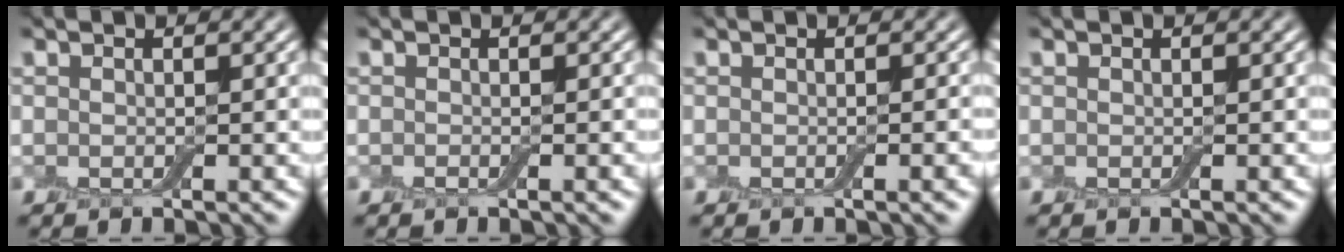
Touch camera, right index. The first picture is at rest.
{"total": 0.6, "force": [-0.3, 0.0, 0.5], "torque": [-0.007, -0.003, -0.005]}
{"total": 1.3, "force": [-0.3, 0.3, 1.2], "torque": [-0.017, -0.002, -0.004]}
{"total": 0.0}